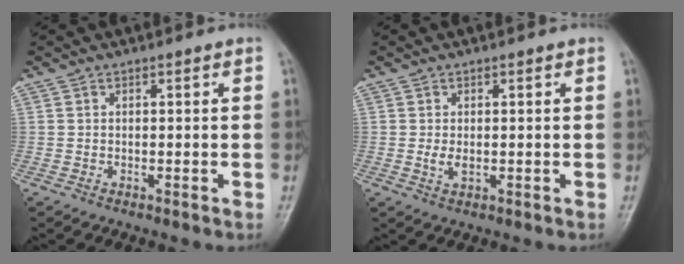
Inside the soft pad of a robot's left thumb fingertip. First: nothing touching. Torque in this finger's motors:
{"motor_torque": [0.03, 0.04, 0.36, -0.06, 0.07]}